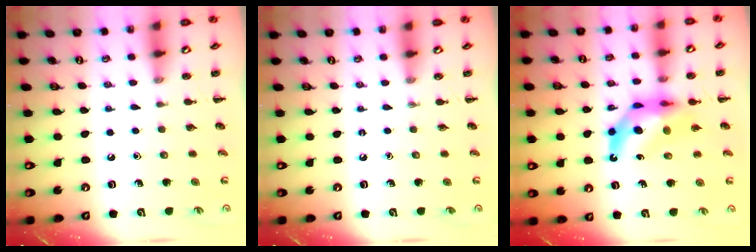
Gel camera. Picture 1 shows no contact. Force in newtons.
{"total": 0.0}
{"total": 11.4, "press": 10.9, "slide": 3.4}